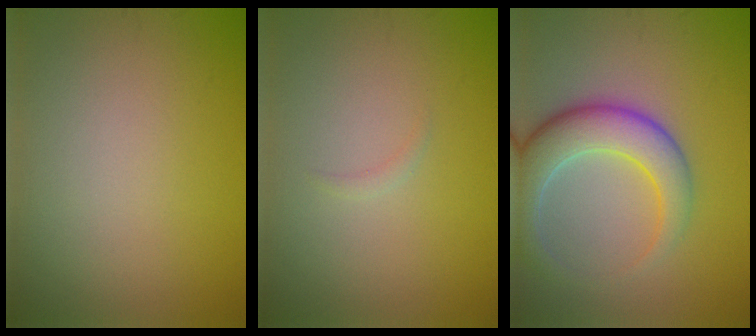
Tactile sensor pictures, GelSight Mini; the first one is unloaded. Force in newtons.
{"total": 0.5, "press": 0.5, "slide": 0.1}
{"total": 6.1, "press": 6.1, "slide": 0.4}